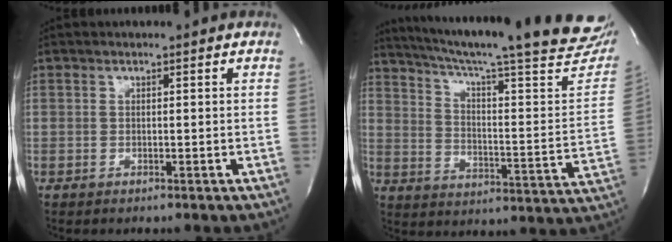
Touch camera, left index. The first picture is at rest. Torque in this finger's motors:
{"motor_torque": [0.35, -0.54, 0.48, 0.09]}